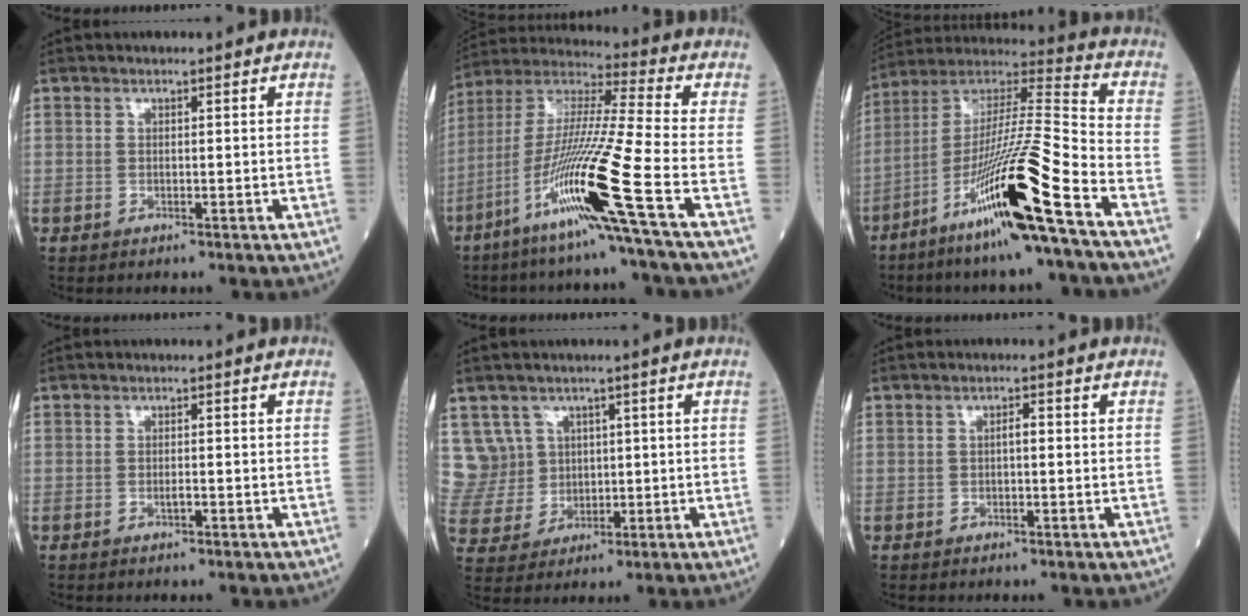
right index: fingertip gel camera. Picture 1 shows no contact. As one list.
[{"total": 18.6, "force": [-8.2, -2.1, 16.6], "torque": [-0.343, -0.030, -0.164]}, {"total": 20.0, "force": [-9.8, -0.7, 17.5], "torque": [-0.342, -0.036, -0.186]}, {"total": 1.0, "force": [-0.4, 0.3, 0.9], "torque": [-0.018, 0.000, -0.006]}, {"total": 8.6, "force": [3.0, 8.0, 0.3], "torque": [-0.020, 0.042, 0.079]}, {"total": 1.2, "force": [0.0, 0.2, 1.1], "torque": [-0.023, 0.001, 0.001]}]